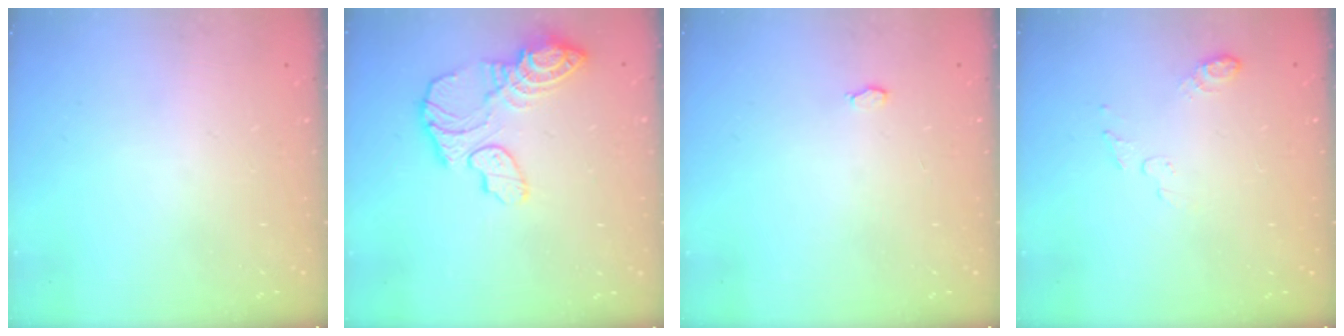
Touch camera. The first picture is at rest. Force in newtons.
{"total": 13.8, "press": 13.7, "slide": 1.4}
{"total": 2.8, "press": 2.8, "slide": 0.3}
{"total": 6.3, "press": 6.2, "slide": 1.1}